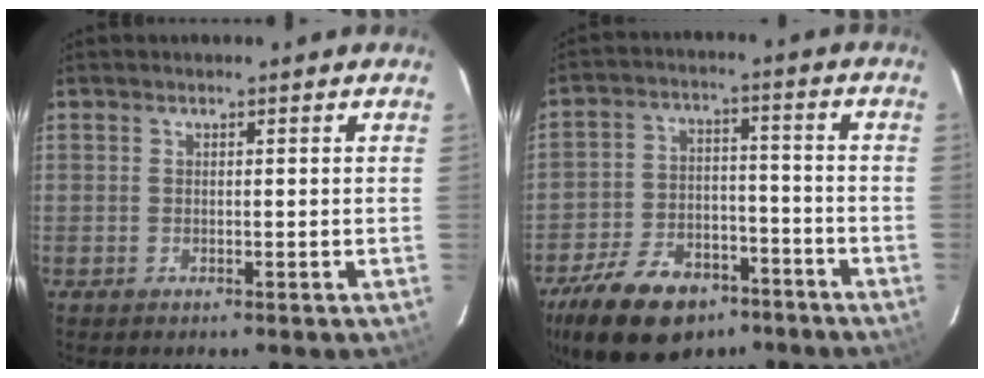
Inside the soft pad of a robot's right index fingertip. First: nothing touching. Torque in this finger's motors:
{"motor_torque": [0.57, -0.87, -0.08, -0.12]}